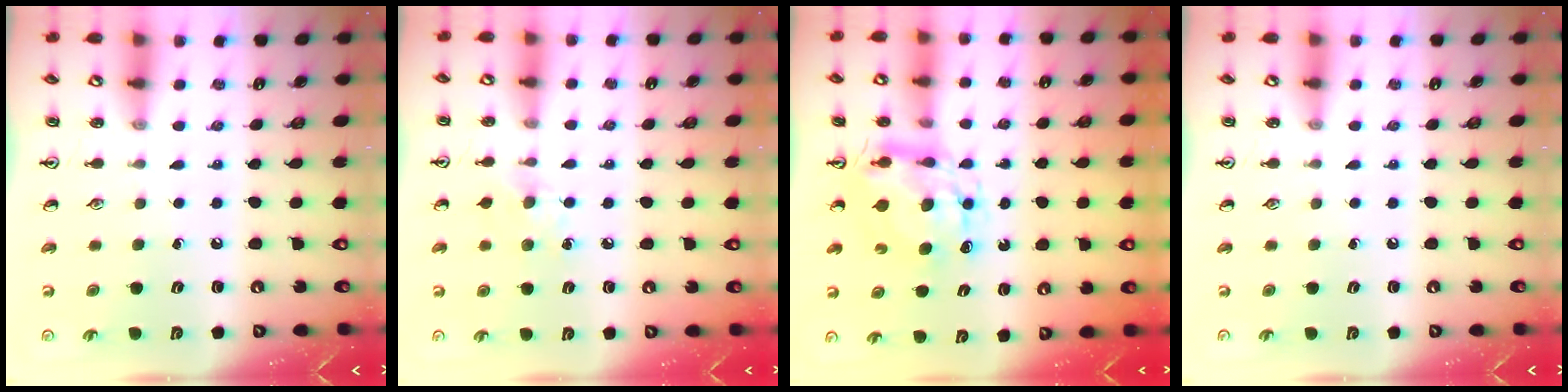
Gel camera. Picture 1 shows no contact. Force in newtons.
{"total": 6.3, "press": 6.2, "slide": 0.8}
{"total": 8.3, "press": 8.3, "slide": 0.7}
{"total": 0.0}